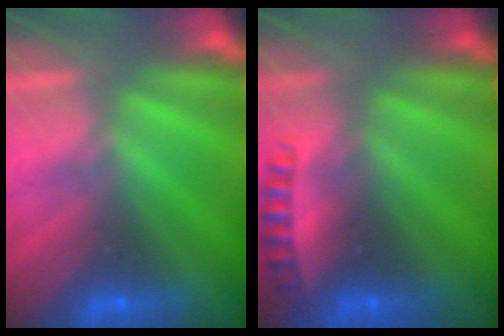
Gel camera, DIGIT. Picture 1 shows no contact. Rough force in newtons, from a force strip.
{"total": 2.6}